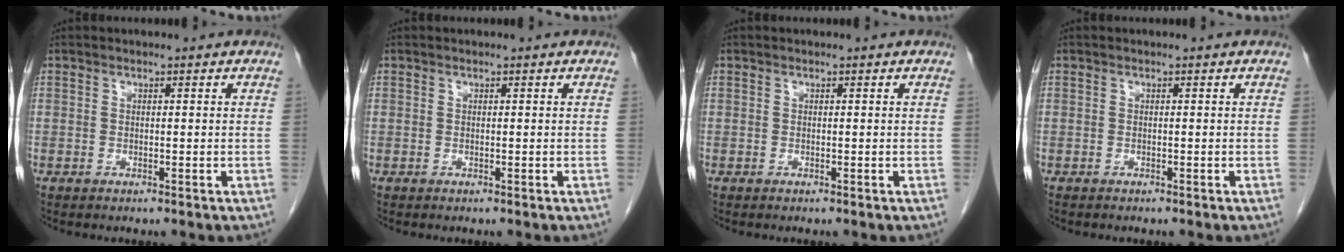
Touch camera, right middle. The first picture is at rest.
{"total": 0.0}
{"total": 0.0}
{"total": 0.6, "force": [-0.6, 0.1, 0.2], "torque": [-0.005, -0.001, -0.011]}